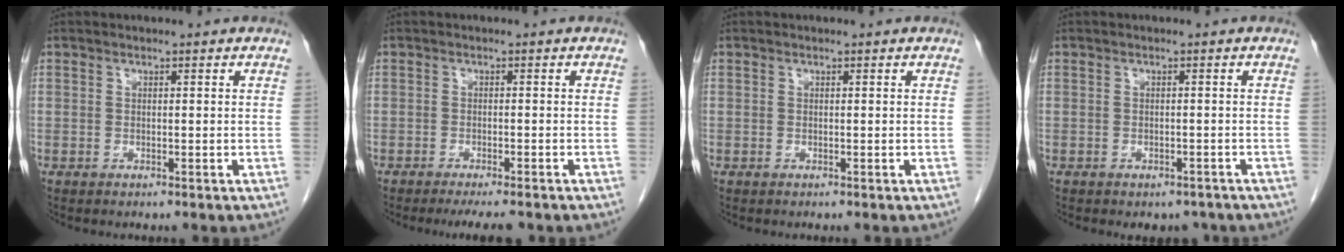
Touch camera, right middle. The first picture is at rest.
{"total": 5.5, "force": [-4.6, 0.8, 2.9], "torque": [-0.031, -0.007, -0.067]}
{"total": 0.0}
{"total": 3.0, "force": [-2.5, 1.6, 0.7], "torque": [-0.001, 0.004, -0.031]}